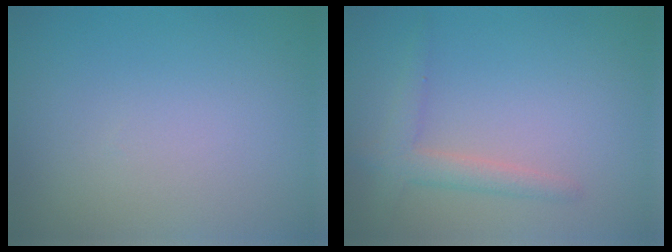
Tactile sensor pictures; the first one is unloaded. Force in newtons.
{"total": 2.5, "press": 2.5, "slide": 0.1}